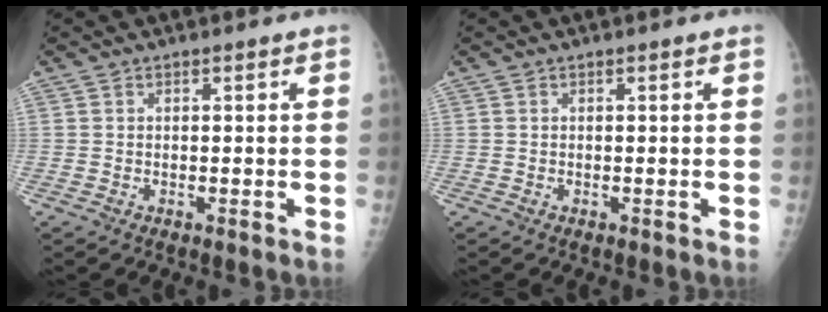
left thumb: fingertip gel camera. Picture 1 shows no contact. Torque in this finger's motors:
{"motor_torque": [0.00, 0.00, -0.04, -0.04, 0.00]}